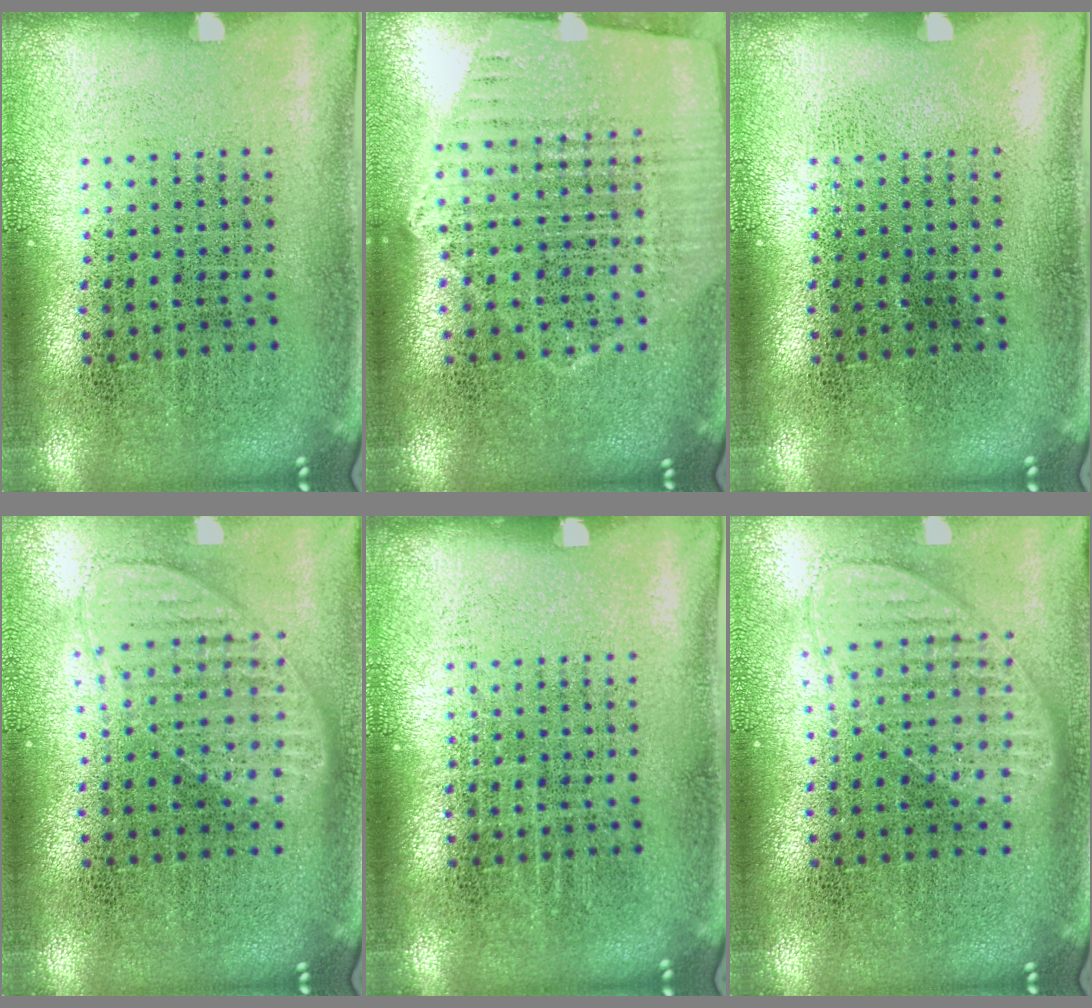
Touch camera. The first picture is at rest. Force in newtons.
{"total": 1.2, "press": 1.2, "slide": 0.3}
{"total": 0.0}
{"total": 0.9, "press": 0.9, "slide": 0.1}
{"total": 0.0}
{"total": 0.9, "press": 0.9, "slide": 0.1}